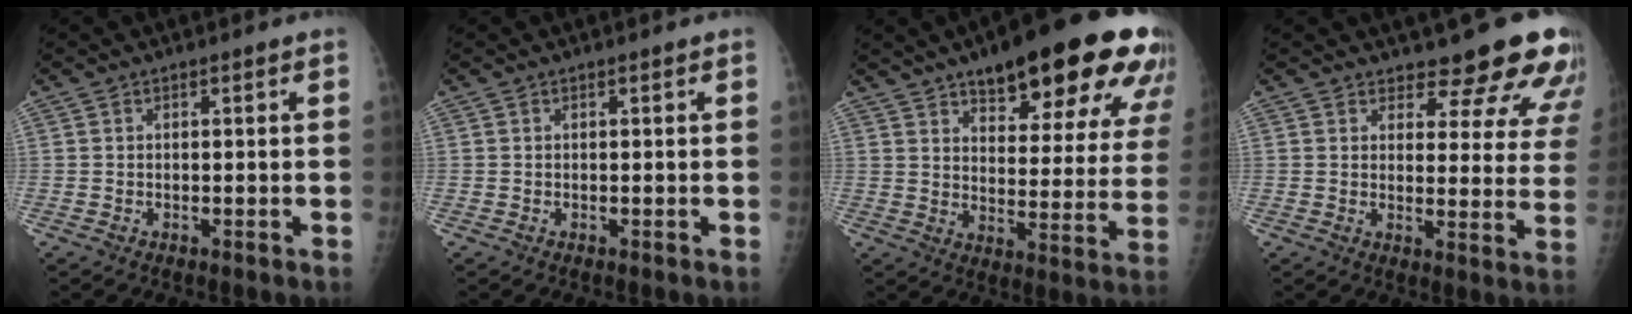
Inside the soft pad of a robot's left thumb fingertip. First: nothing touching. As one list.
[{"total": 0.0}, {"total": 26.0, "force": [16.2, 8.5, 18.6], "torque": [-0.215, -0.042, 0.218]}, {"total": 13.5, "force": [11.9, 4.5, 4.7], "torque": [-0.008, -0.084, 0.124]}]